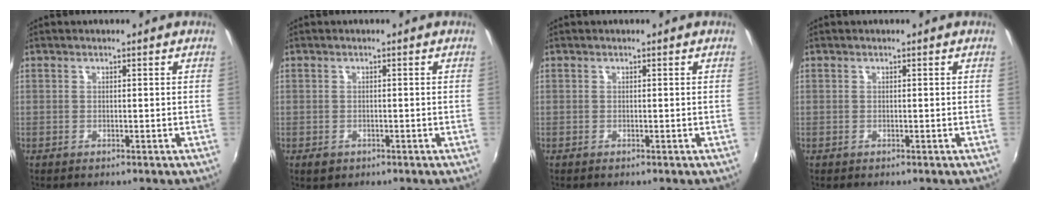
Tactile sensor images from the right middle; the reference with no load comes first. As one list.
[{"total": 1.7, "force": [-0.9, 1.3, 0.7], "torque": [-0.013, -0.003, -0.013]}, {"total": 0.0}, {"total": 0.0}]